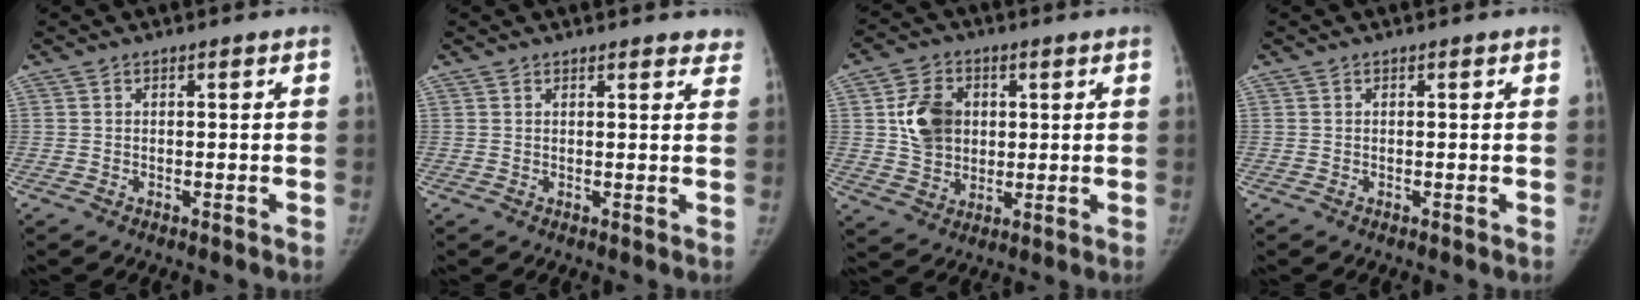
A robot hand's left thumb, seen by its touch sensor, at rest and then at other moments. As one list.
[{"total": 3.9, "force": [3.5, 1.2, 1.2], "torque": [0.011, -0.010, 0.024]}, {"total": 10.0, "force": [1.9, 7.9, 5.8], "torque": [-0.078, -0.005, 0.037]}, {"total": 0.0}]